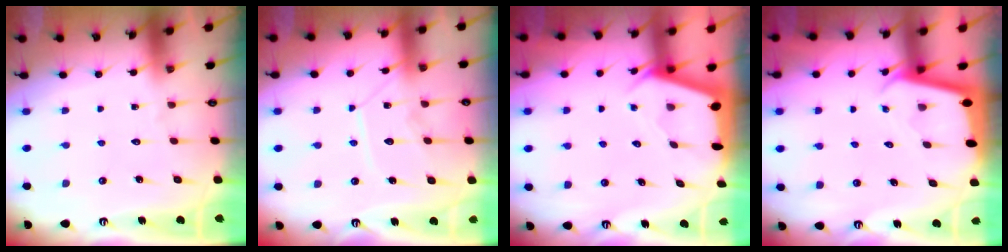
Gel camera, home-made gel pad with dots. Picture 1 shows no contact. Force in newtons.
{"total": 11.0, "press": 10.9, "slide": 0.8}
{"total": 2.5, "press": 2.4, "slide": 0.3}
{"total": 1.9, "press": 1.9, "slide": 0.0}